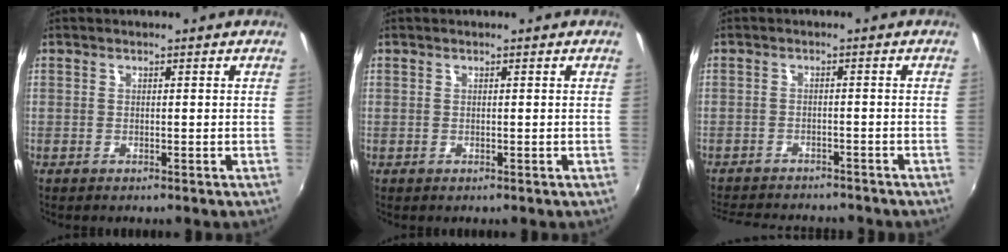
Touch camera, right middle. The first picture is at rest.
{"total": 0.0}
{"total": 11.1, "force": [-9.9, 3.1, 3.8], "torque": [-0.093, -0.012, -0.148]}